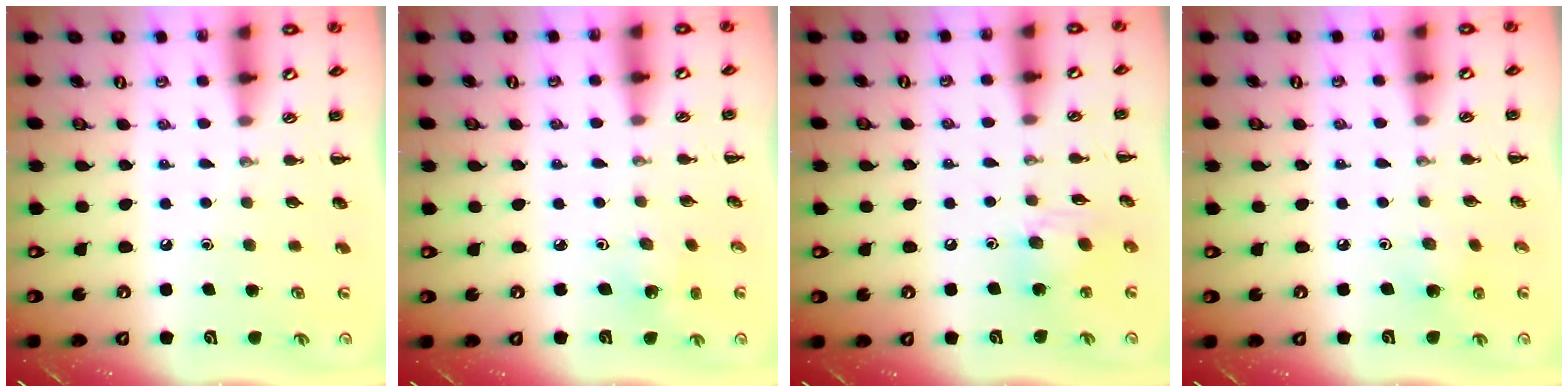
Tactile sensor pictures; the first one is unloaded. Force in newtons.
{"total": 1.5, "press": 1.4, "slide": 0.5}
{"total": 10.7, "press": 10.5, "slide": 2.2}
{"total": 3.5, "press": 3.3, "slide": 1.1}